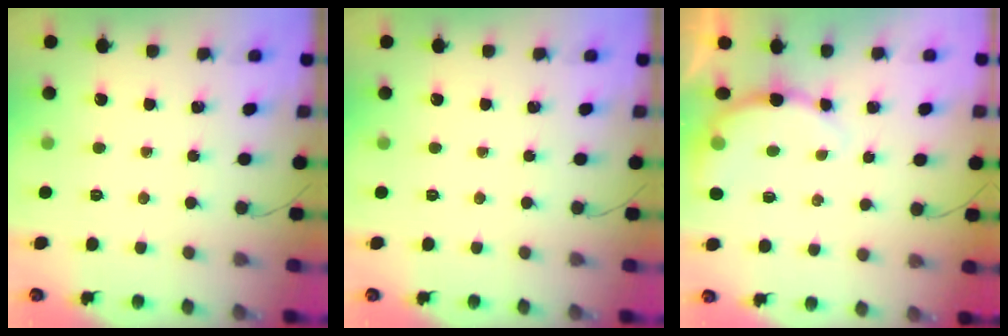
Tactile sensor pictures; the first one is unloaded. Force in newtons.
{"total": 0.0}
{"total": 8.8, "press": 8.7, "slide": 1.1}